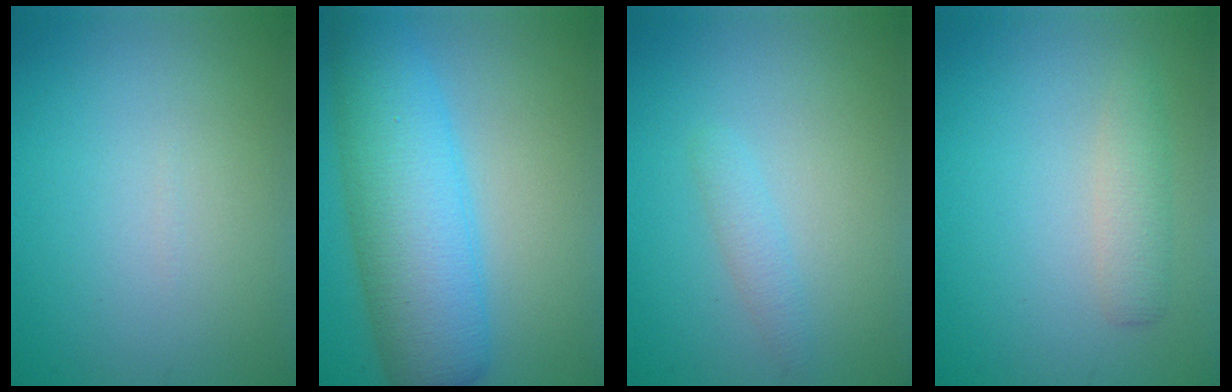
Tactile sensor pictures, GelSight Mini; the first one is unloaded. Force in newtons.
{"total": 8.9, "press": 8.9, "slide": 0.2}
{"total": 1.3, "press": 1.3, "slide": 0.0}
{"total": 2.0, "press": 2.0, "slide": 0.2}